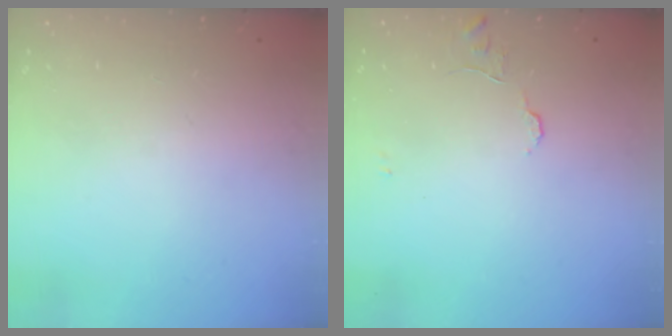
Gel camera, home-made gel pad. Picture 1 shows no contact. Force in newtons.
{"total": 5.8, "press": 5.8, "slide": 0.5}